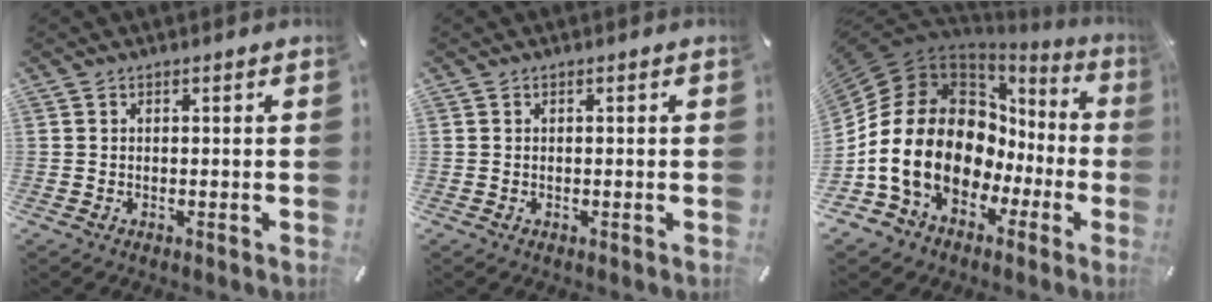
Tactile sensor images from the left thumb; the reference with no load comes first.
{"total": 0.0}
{"total": 22.0, "force": [-1.1, 16.2, 14.8], "torque": [-0.321, -0.022, -0.004]}